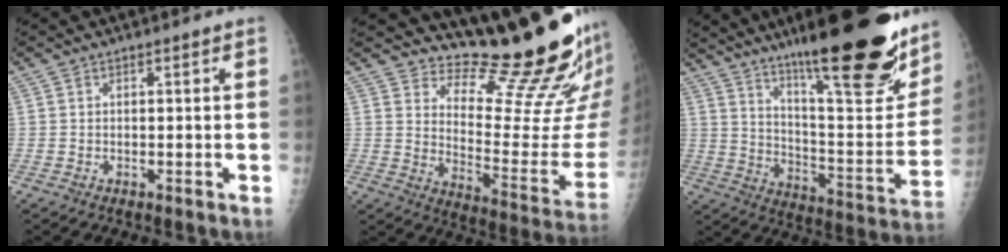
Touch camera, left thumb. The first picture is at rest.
{"total": 20.0, "force": [16.7, 3.7, 10.3], "torque": [-0.109, -0.164, 0.235]}
{"total": 30.1, "force": [20.0, 6.3, 21.6], "torque": [-0.293, -0.087, 0.307]}